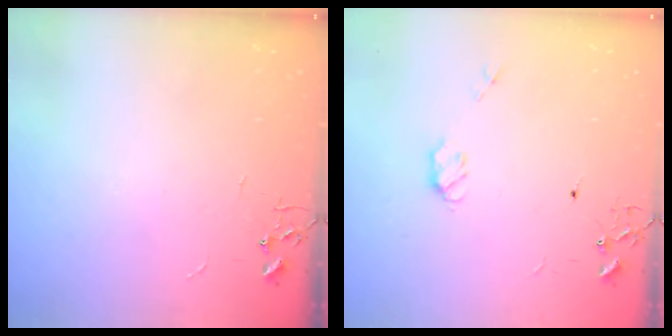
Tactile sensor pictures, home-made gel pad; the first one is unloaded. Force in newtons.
{"total": 3.9, "press": 3.8, "slide": 0.8}